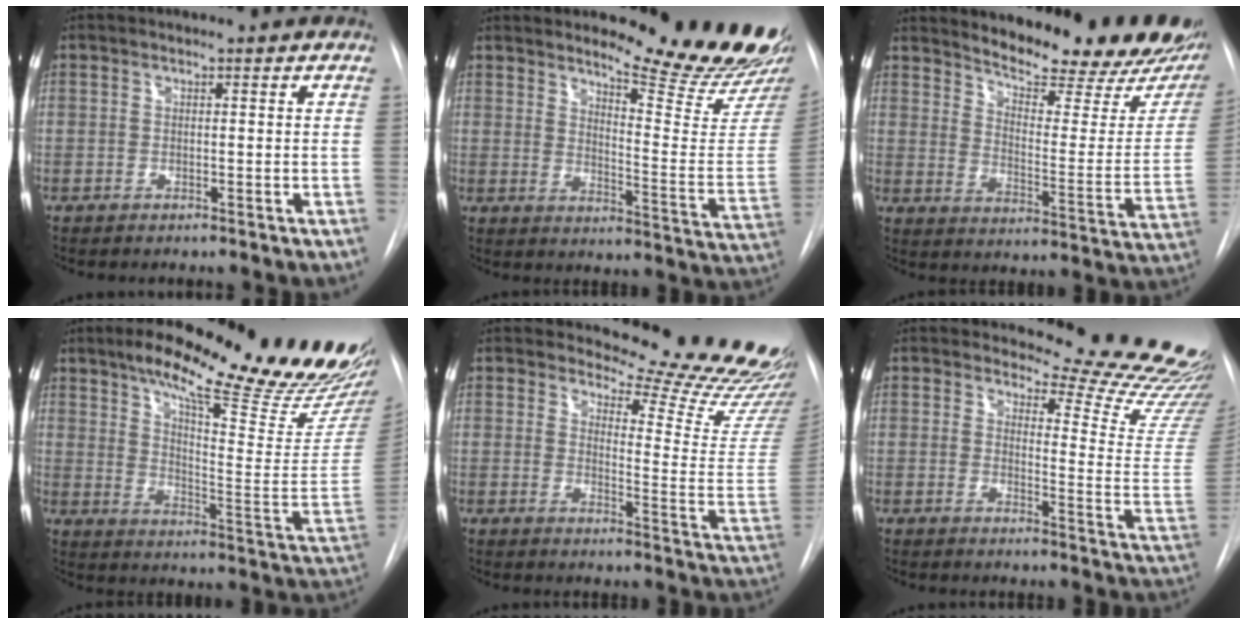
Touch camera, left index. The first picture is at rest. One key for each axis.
{"total": 16.9, "fx": 15.7, "fy": -0.1, "fz": 6.3, "tx": -0.086, "ty": -0.133, "tz": 0.186}
{"total": 22.9, "fx": 19.9, "fy": 5.0, "fz": 10.1, "tx": -0.138, "ty": -0.070, "tz": 0.244}
{"total": 26.2, "fx": 21.3, "fy": 1.9, "fz": 15.2, "tx": -0.216, "ty": -0.080, "tz": 0.276}
{"total": 19.6, "fx": 19.0, "fy": 1.9, "fz": 4.6, "tx": -0.044, "ty": -0.156, "tz": 0.203}
{"total": 18.4, "fx": 18.0, "fy": 1.6, "fz": 3.5, "tx": -0.023, "ty": -0.163, "tz": 0.183}